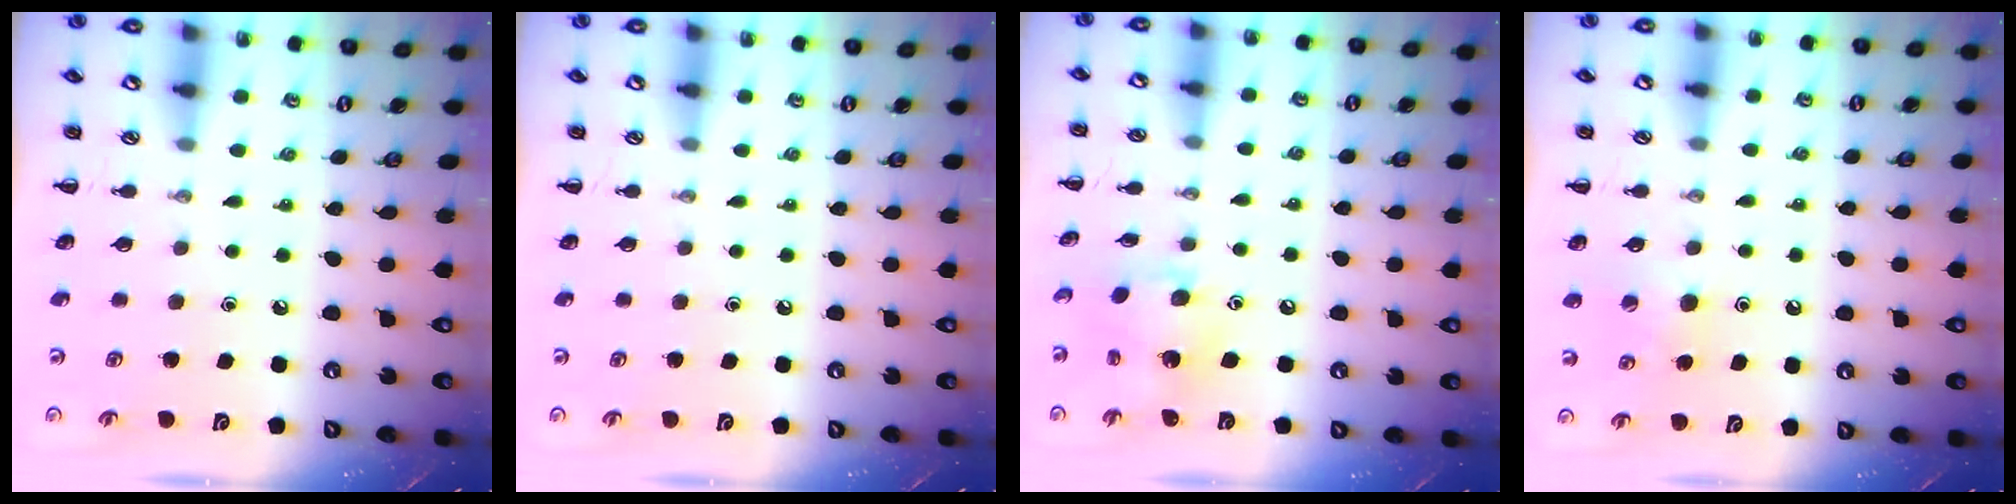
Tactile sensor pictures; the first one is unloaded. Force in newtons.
{"total": 0.0}
{"total": 7.5, "press": 7.5, "slide": 0.5}
{"total": 5.0, "press": 4.8, "slide": 1.6}